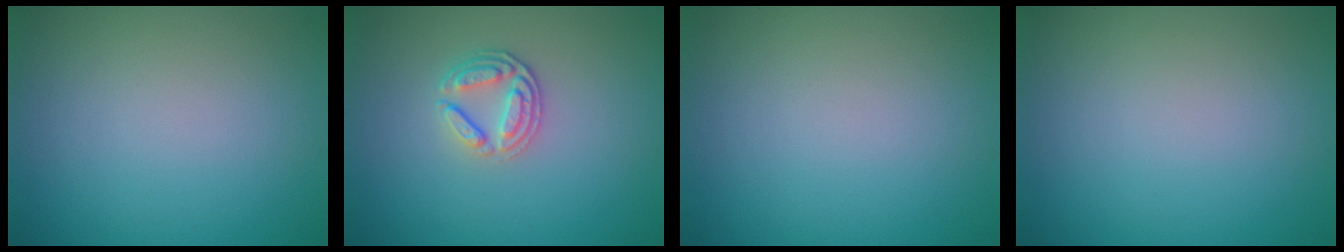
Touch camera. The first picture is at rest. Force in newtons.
{"total": 2.7, "press": 2.4, "slide": 1.2}
{"total": 0.0}
{"total": 0.0}